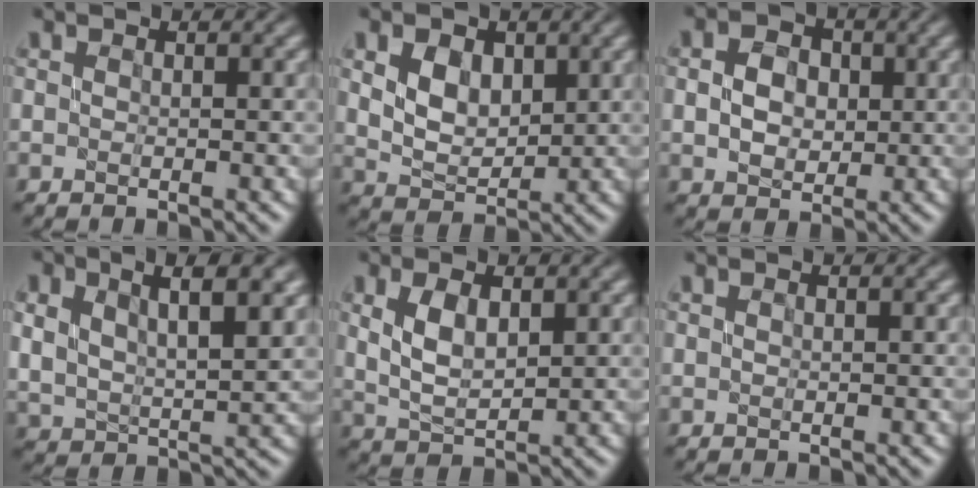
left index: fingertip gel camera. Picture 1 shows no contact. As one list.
[{"total": 3.9, "force": [1.2, 2.7, 2.5], "torque": [-0.055, -0.004, 0.024]}, {"total": 3.7, "force": [0.2, 2.9, 2.3], "torque": [-0.047, 0.002, 0.001]}, {"total": 7.3, "force": [3.4, 3.1, 5.7], "torque": [-0.101, 0.003, 0.059]}, {"total": 3.8, "force": [1.1, 2.1, 3.0], "torque": [-0.072, 0.001, 0.028]}, {"total": 0.0}]